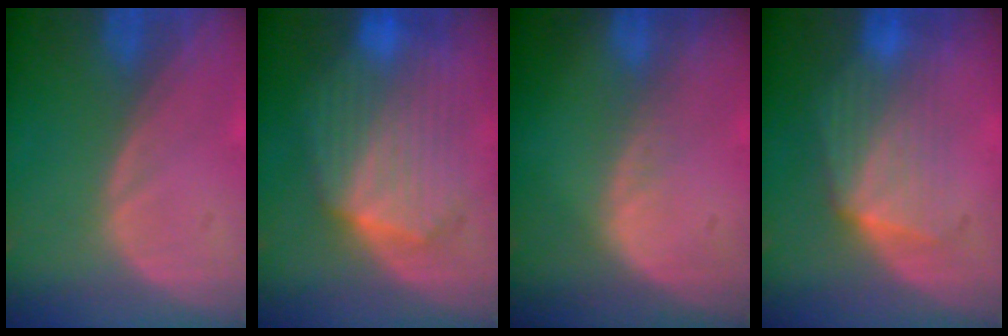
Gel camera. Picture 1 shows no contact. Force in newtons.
{"total": 9.4, "press": 9.4, "slide": 0.5}
{"total": 1.3, "press": 1.3, "slide": 0.1}
{"total": 7.1, "press": 6.6, "slide": 2.7}